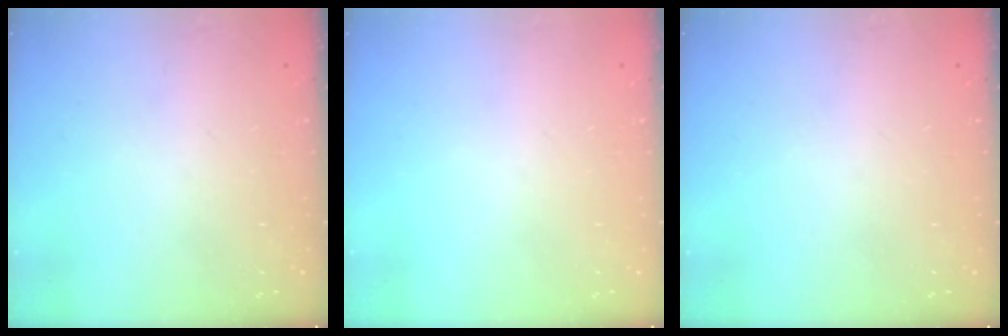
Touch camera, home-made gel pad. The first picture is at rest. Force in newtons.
{"total": 0.0}
{"total": 0.0}